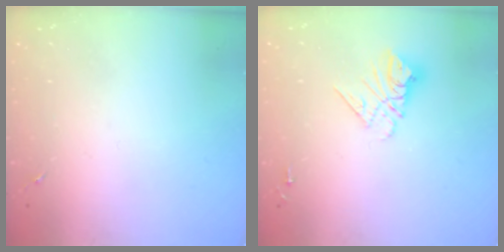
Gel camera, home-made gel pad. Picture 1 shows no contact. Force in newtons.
{"total": 9.8, "press": 9.7, "slide": 0.8}